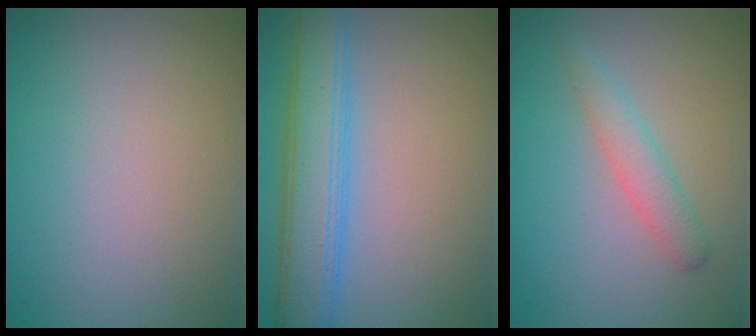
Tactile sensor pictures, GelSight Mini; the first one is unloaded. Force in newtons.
{"total": 5.6, "press": 5.6, "slide": 0.2}
{"total": 2.0, "press": 2.0, "slide": 0.0}